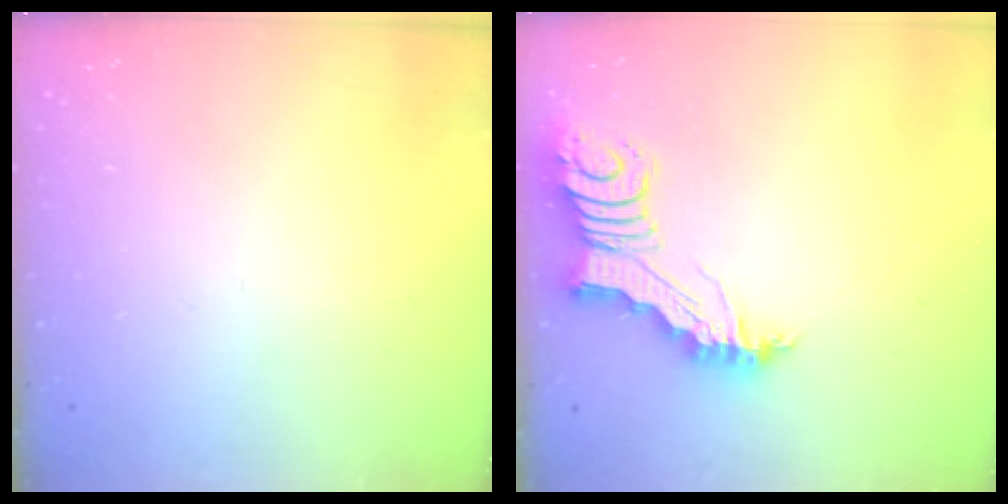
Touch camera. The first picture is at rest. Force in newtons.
{"total": 5.4, "press": 5.4, "slide": 0.3}